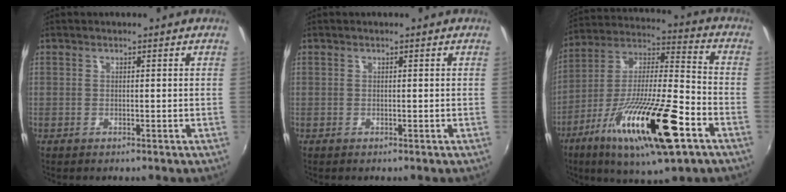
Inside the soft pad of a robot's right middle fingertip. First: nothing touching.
{"total": 0.0}
{"total": 23.5, "force": [-11.4, 5.2, 19.9], "torque": [-0.357, -0.042, -0.201]}